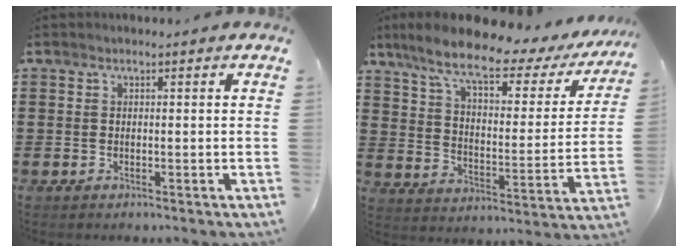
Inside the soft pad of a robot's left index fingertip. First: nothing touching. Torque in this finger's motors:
{"motor_torque": [2.14, 0.00, 0.89, 0.16]}